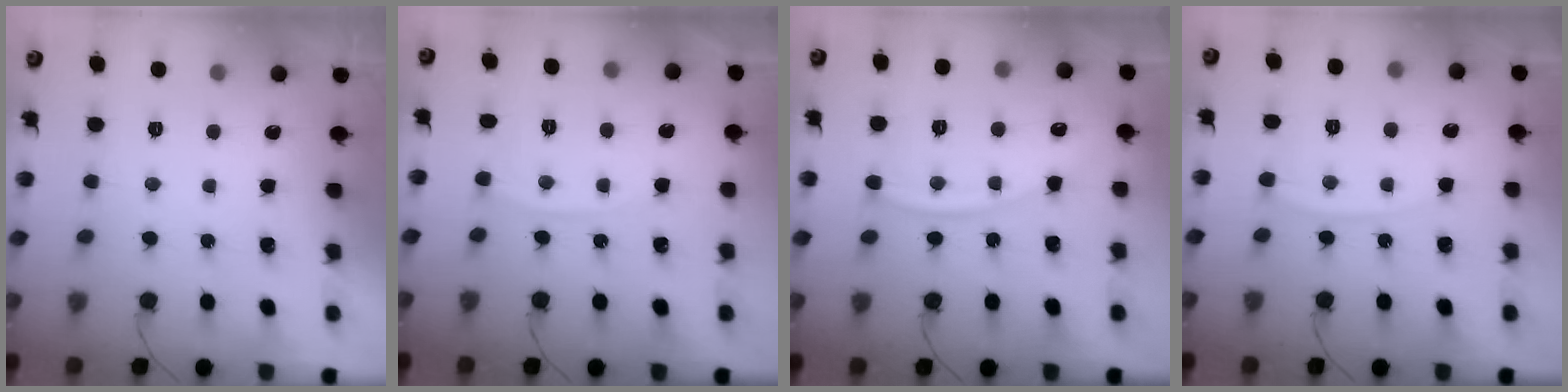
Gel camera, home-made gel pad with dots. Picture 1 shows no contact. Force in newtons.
{"total": 4.1, "press": 4.0, "slide": 0.6}
{"total": 12.4, "press": 12.3, "slide": 1.0}
{"total": 7.4, "press": 7.3, "slide": 0.9}